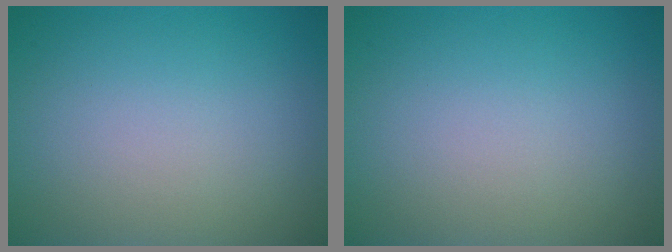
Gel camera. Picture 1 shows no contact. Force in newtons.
{"total": 0.0}